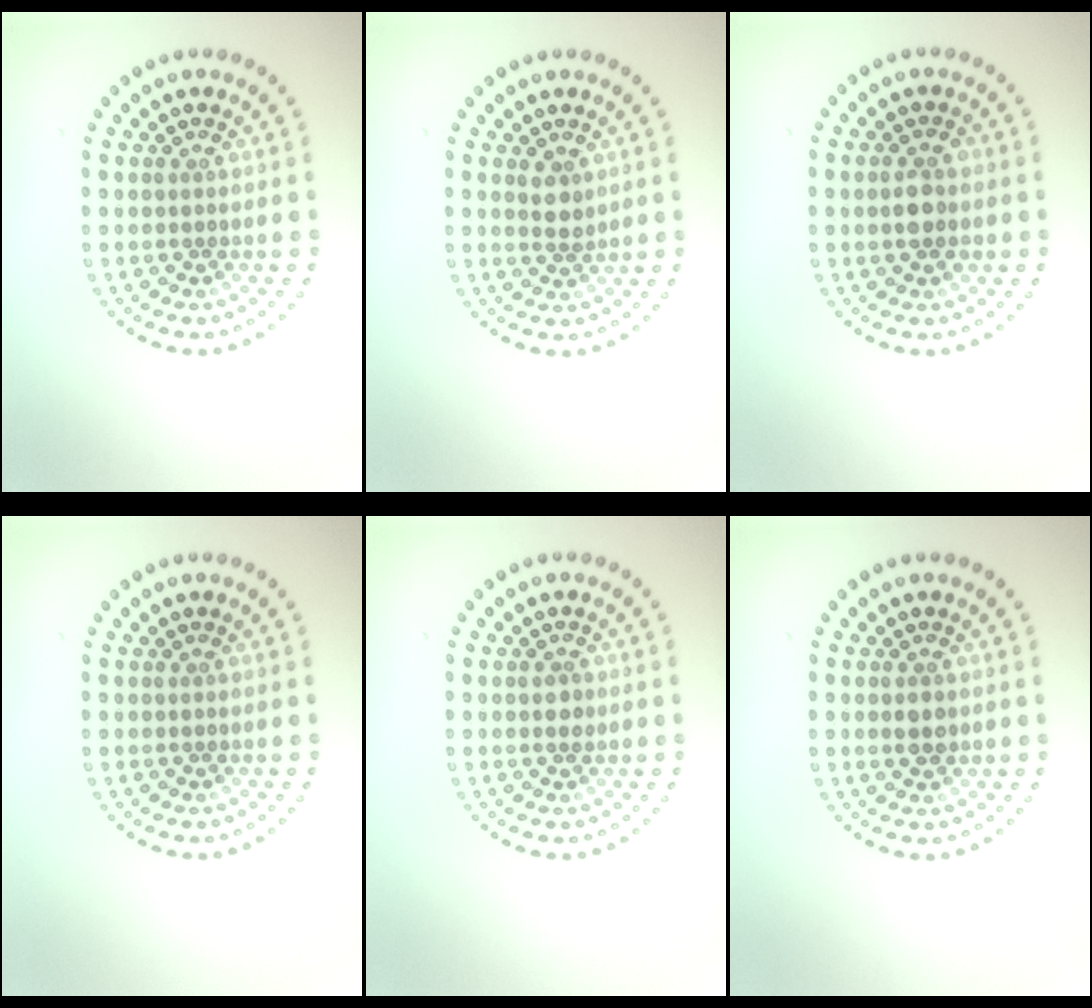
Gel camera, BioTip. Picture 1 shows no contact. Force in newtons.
{"total": 1.8, "press": 1.5, "slide": 0.9}
{"total": 2.4, "press": 2.4, "slide": 0.4}
{"total": 0.0}
{"total": 1.1, "press": 1.1, "slide": 0.1}
{"total": 1.5, "press": 1.5, "slide": 0.1}